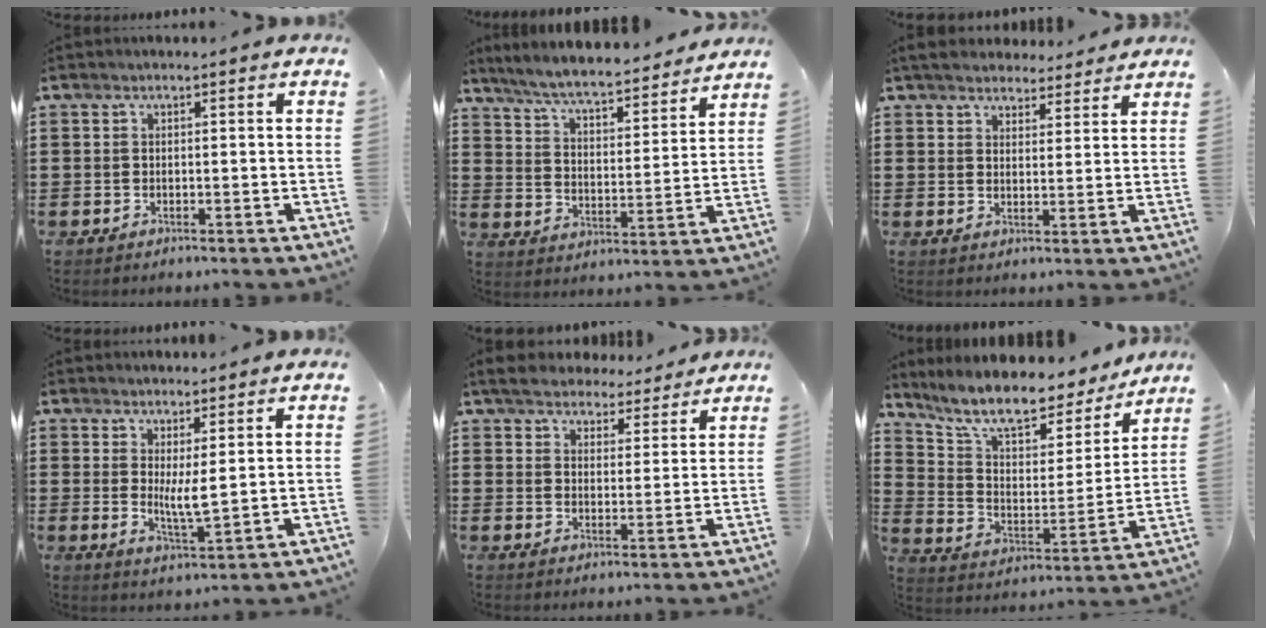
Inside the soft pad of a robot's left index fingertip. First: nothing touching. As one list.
[{"total": 6.3, "force": [5.9, 0.2, 2.2], "torque": [-0.068, -0.040, 0.100]}, {"total": 4.0, "force": [3.8, 1.1, 0.5], "torque": [-0.023, -0.009, 0.070]}, {"total": 4.6, "force": [1.5, 0.9, 4.2], "torque": [-0.074, -0.012, 0.028]}, {"total": 4.9, "force": [4.6, 1.4, 0.8], "torque": [-0.038, -0.015, 0.083]}, {"total": 10.4, "force": [9.0, 2.4, 4.6], "torque": [-0.124, -0.058, 0.153]}]